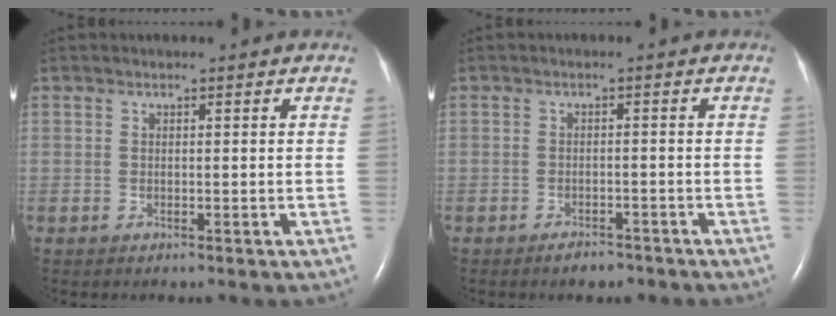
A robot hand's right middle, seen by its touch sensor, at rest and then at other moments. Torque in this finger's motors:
{"motor_torque": [0.16, -0.17, -0.01, 0.01]}